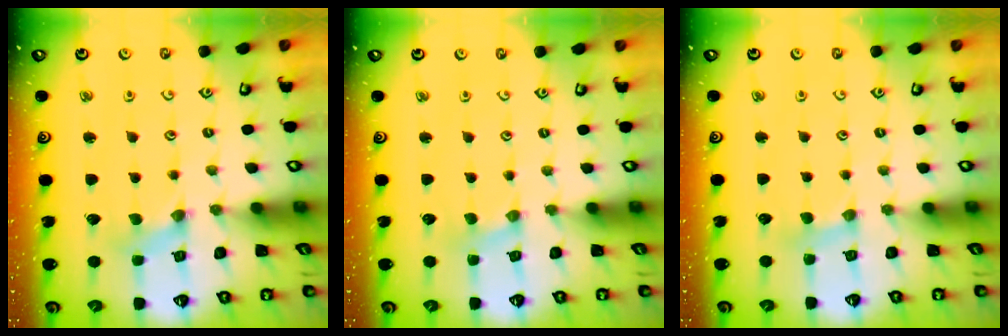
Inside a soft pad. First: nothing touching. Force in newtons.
{"total": 0.8, "press": 0.8, "slide": 0.1}
{"total": 2.6, "press": 2.6, "slide": 0.4}